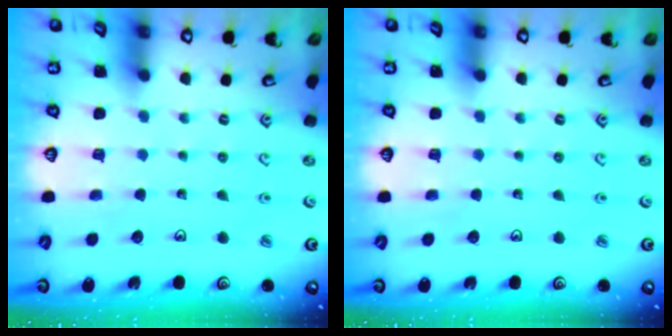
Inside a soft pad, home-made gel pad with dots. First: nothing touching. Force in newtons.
{"total": 0.0}